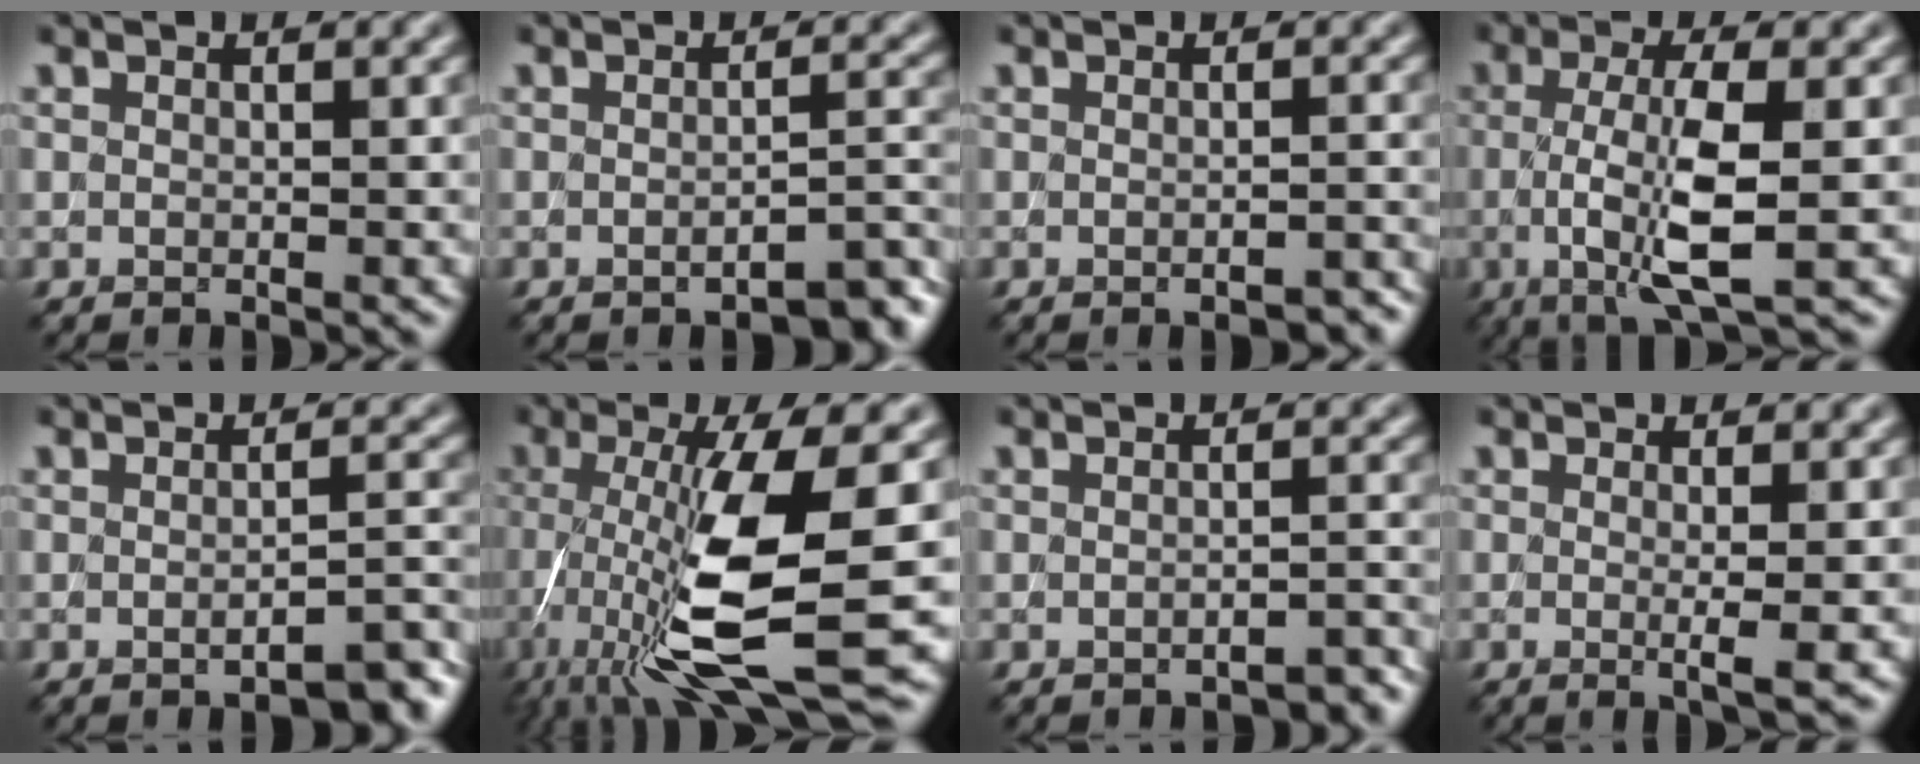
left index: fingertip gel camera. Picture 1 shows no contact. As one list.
[{"total": 3.5, "force": [-2.1, 0.9, 2.6], "torque": [-0.031, 0.004, -0.031]}, {"total": 2.1, "force": [-1.3, 0.7, 1.5], "torque": [-0.011, 0.003, -0.020]}, {"total": 6.9, "force": [-0.9, 1.8, 6.6], "torque": [-0.127, -0.003, -0.018]}, {"total": 3.8, "force": [-2.0, 0.9, 3.0], "torque": [-0.036, 0.002, -0.030]}, {"total": 11.8, "force": [-3.1, 3.0, 11.0], "torque": [-0.203, -0.017, -0.057]}, {"total": 2.5, "force": [-2.2, 0.5, 1.0], "torque": [-0.007, 0.004, -0.028]}, {"total": 2.5, "force": [0.0, 0.5, 2.5], "torque": [-0.039, -0.007, -0.003]}]